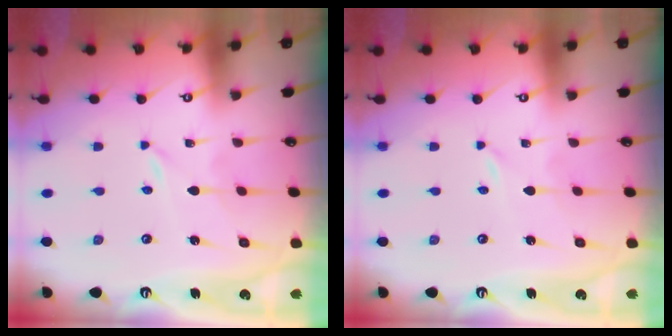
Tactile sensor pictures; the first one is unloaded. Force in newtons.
{"total": 0.0}